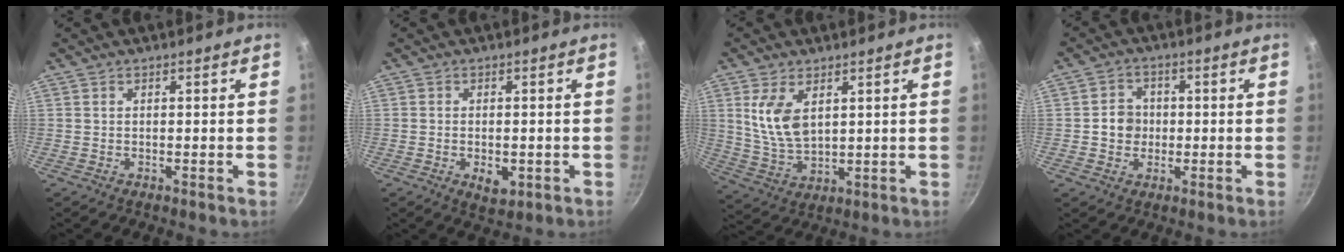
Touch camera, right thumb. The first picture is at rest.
{"total": 4.5, "force": [-1.3, 2.5, 3.4], "torque": [-0.045, 0.000, -0.012]}
{"total": 9.4, "force": [3.2, 5.2, 7.1], "torque": [-0.133, -0.028, 0.073]}
{"total": 5.0, "force": [-0.3, 4.6, 2.1], "torque": [-0.003, 0.009, -0.010]}